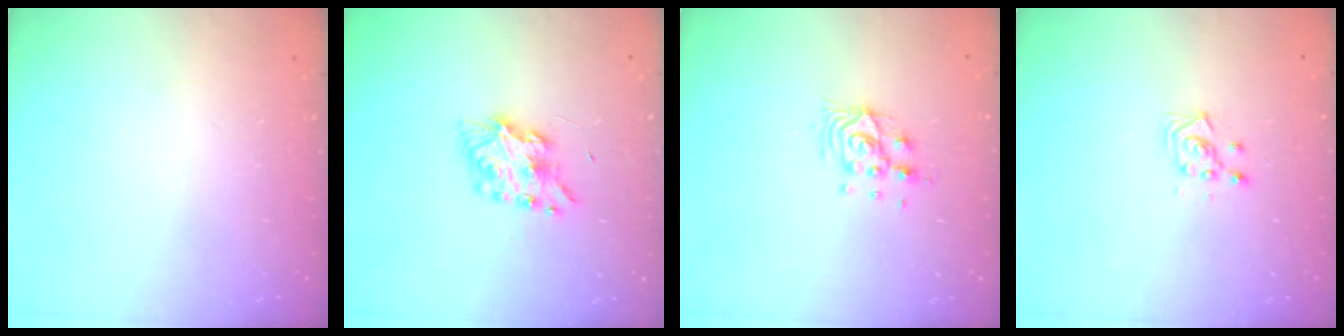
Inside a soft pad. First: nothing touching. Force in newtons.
{"total": 7.9, "press": 7.9, "slide": 0.7}
{"total": 8.4, "press": 8.4, "slide": 0.6}
{"total": 3.4, "press": 3.3, "slide": 1.0}